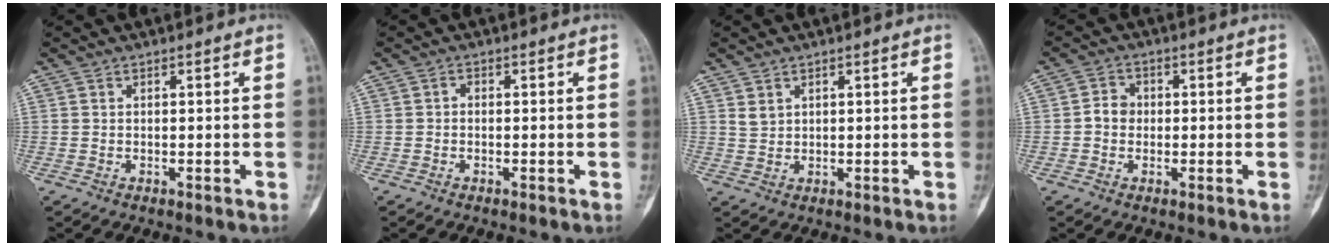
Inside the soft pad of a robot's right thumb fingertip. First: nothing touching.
{"total": 0.8, "force": [-0.2, 0.6, 0.5], "torque": [-0.004, 0.003, -0.010]}
{"total": 1.7, "force": [1.1, 1.1, 0.7], "torque": [-0.006, -0.006, 0.025]}
{"total": 3.4, "force": [-0.3, 3.0, 1.6], "torque": [-0.013, 0.011, -0.012]}